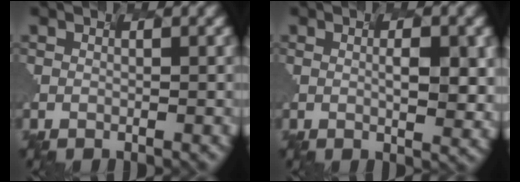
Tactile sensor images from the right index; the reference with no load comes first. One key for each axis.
{"total": 2.7, "fx": 0.2, "fy": 0.6, "fz": 2.6, "tx": -0.042, "ty": 0.001, "tz": 0.013}